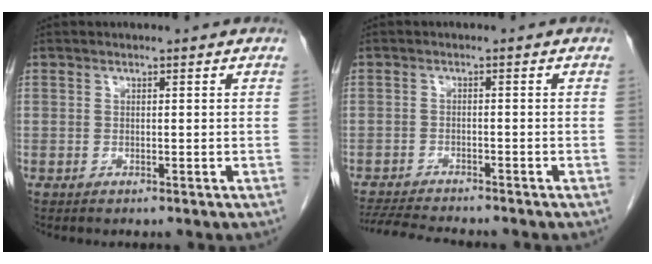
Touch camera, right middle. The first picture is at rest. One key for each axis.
{"total": 8.3, "fx": -7.7, "fy": 0.7, "fz": 3.1, "tx": -0.051, "ty": -0.013, "tz": -0.123}